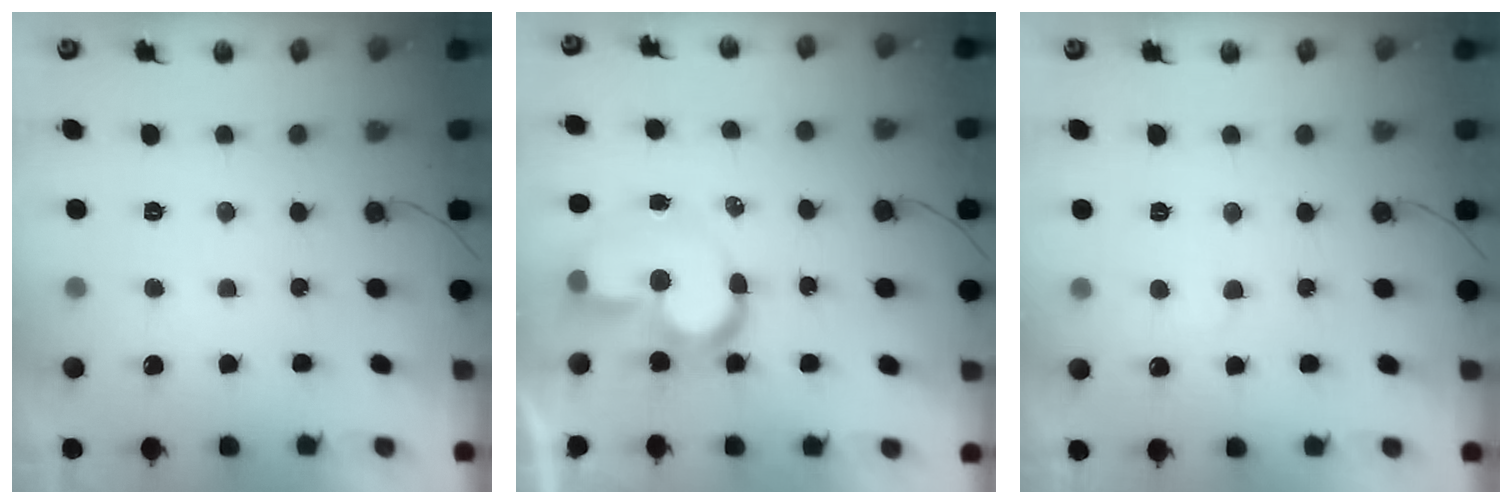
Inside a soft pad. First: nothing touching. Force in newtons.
{"total": 11.0, "press": 10.9, "slide": 1.4}
{"total": 2.9, "press": 2.9, "slide": 0.3}